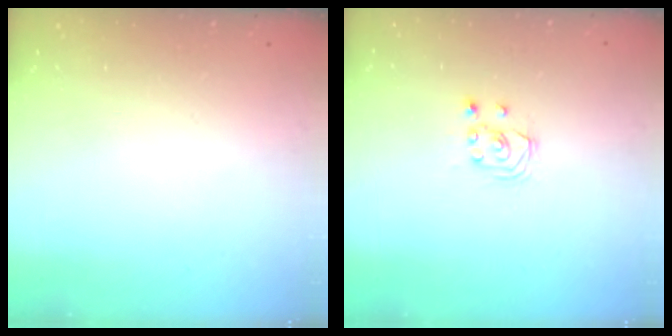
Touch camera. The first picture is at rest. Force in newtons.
{"total": 2.9, "press": 2.8, "slide": 0.3}